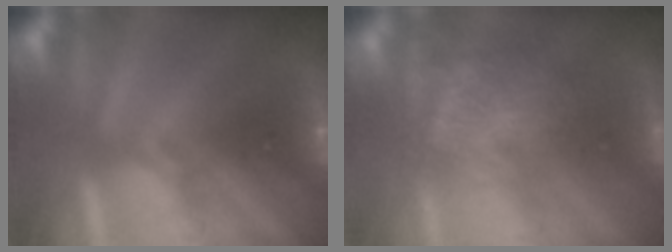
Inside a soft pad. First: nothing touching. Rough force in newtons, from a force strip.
{"total": 3.6}